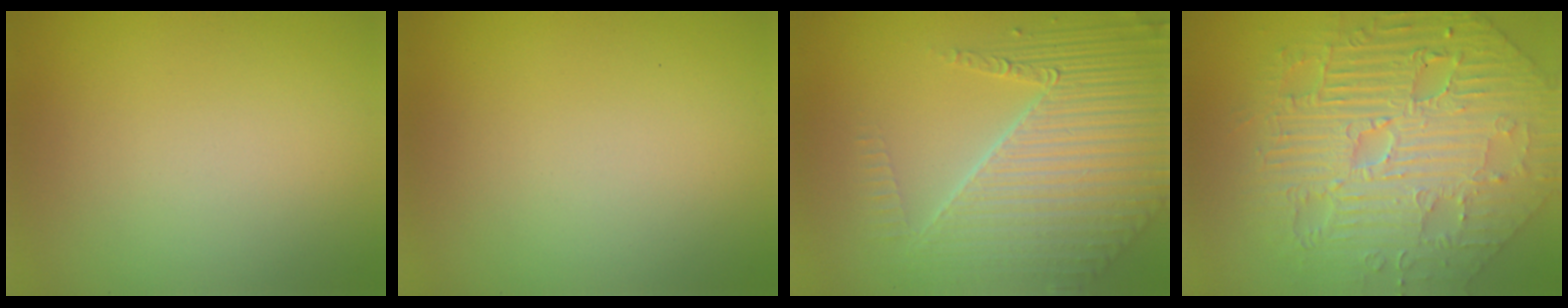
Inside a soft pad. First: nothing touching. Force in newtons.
{"total": 0.0}
{"total": 8.4, "press": 5.6, "slide": 6.2}
{"total": 9.4, "press": 7.1, "slide": 6.3}